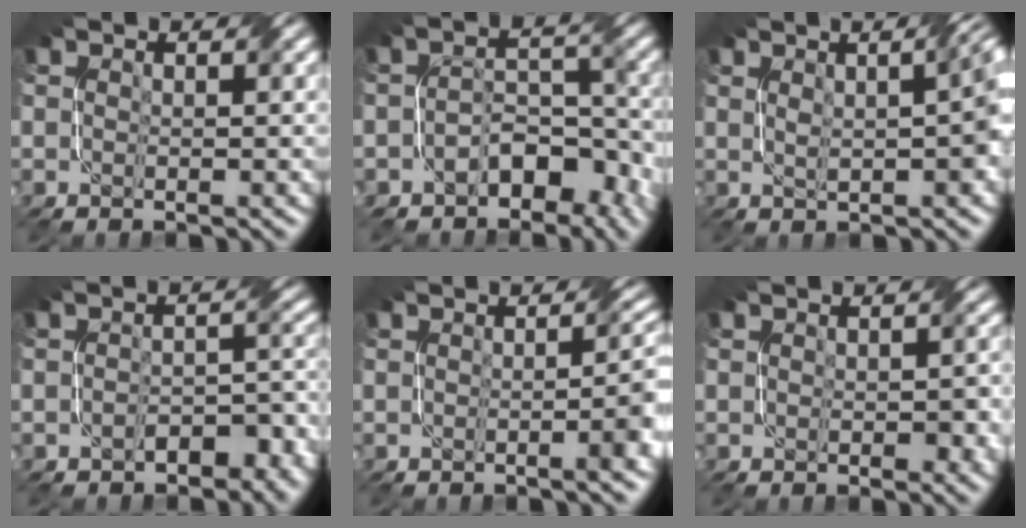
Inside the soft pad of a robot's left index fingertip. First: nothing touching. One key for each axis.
{"total": 5.0, "fx": -2.8, "fy": 2.9, "fz": 3.0, "tx": -0.032, "ty": 0.003, "tz": -0.046}
{"total": 5.7, "fx": 1.0, "fy": 1.9, "fz": 5.3, "tx": -0.049, "ty": 0.017, "tz": 0.011}
{"total": 4.0, "fx": -2.3, "fy": 2.1, "fz": 2.5, "tx": -0.031, "ty": 0.003, "tz": -0.033}
{"total": 4.6, "fx": -0.7, "fy": 1.3, "fz": 4.3, "tx": -0.039, "ty": 0.006, "tz": -0.010}
{"total": 2.1, "fx": -0.2, "fy": 1.0, "fz": 1.9, "tx": -0.026, "ty": -0.002, "tz": 0.002}